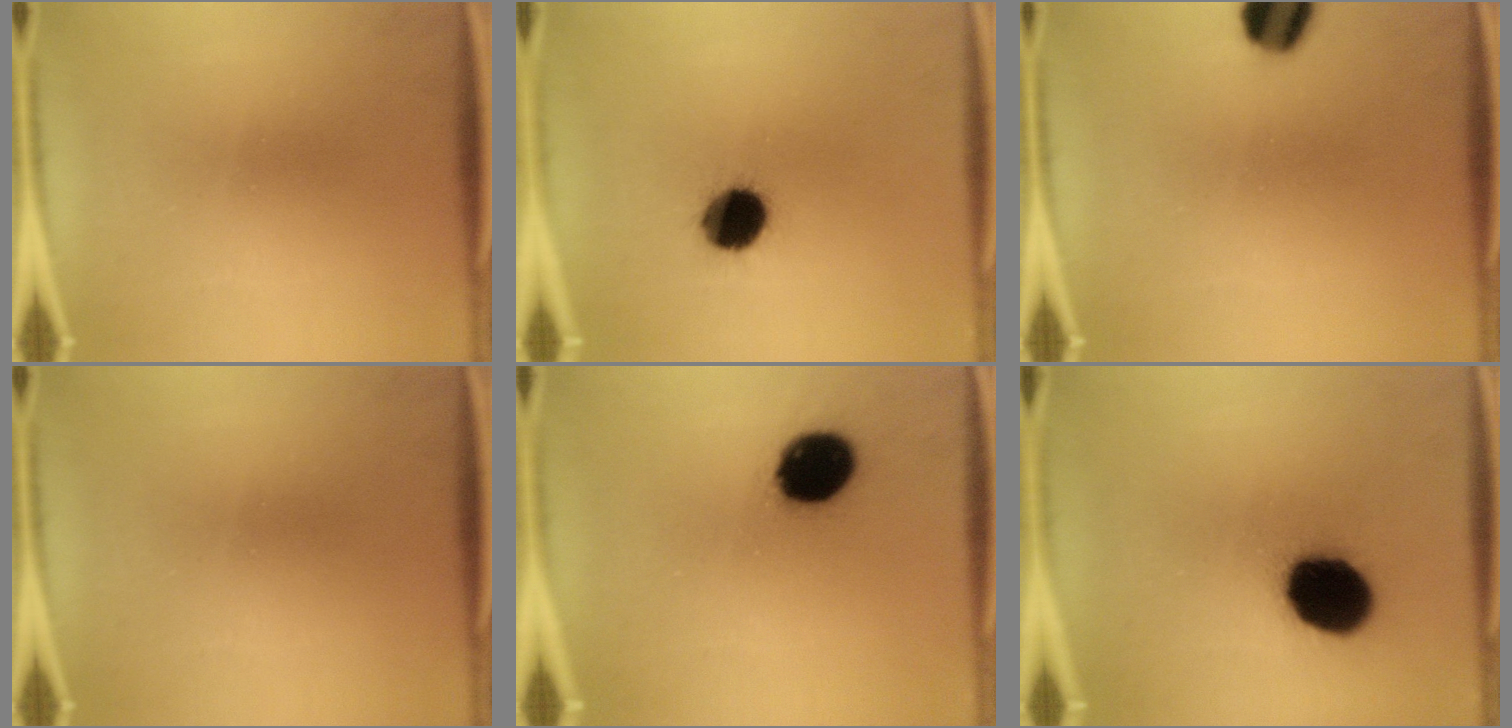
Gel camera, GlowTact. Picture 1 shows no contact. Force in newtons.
{"total": 10.8}
{"total": 8.4}
{"total": 0.0}
{"total": 14.8}
{"total": 17.8}